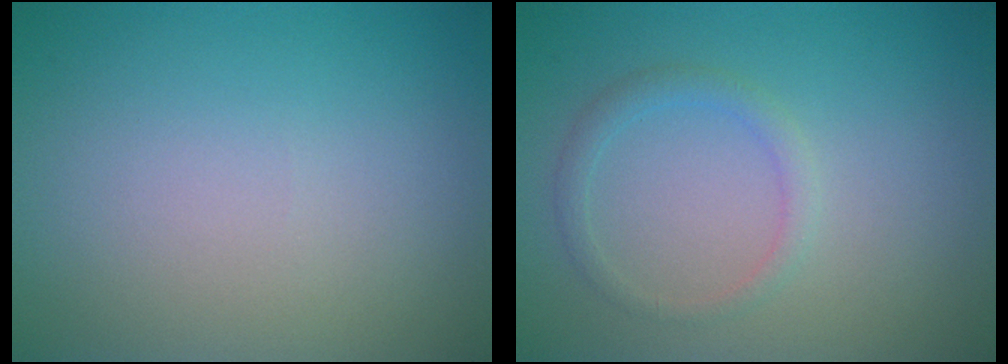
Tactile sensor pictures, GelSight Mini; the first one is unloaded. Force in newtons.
{"total": 1.5, "press": 1.5, "slide": 0.1}